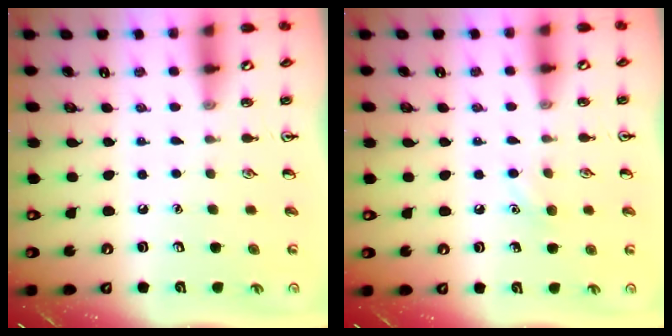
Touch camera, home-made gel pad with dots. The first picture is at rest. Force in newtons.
{"total": 5.6, "press": 5.3, "slide": 1.7}